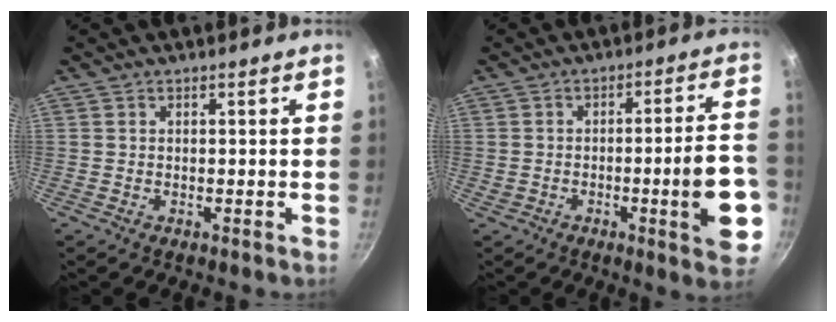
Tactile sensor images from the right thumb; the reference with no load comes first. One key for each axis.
{"total": 12.5, "fx": -3.7, "fy": 2.4, "fz": 11.7, "tx": -0.145, "ty": 0.020, "tz": -0.047}